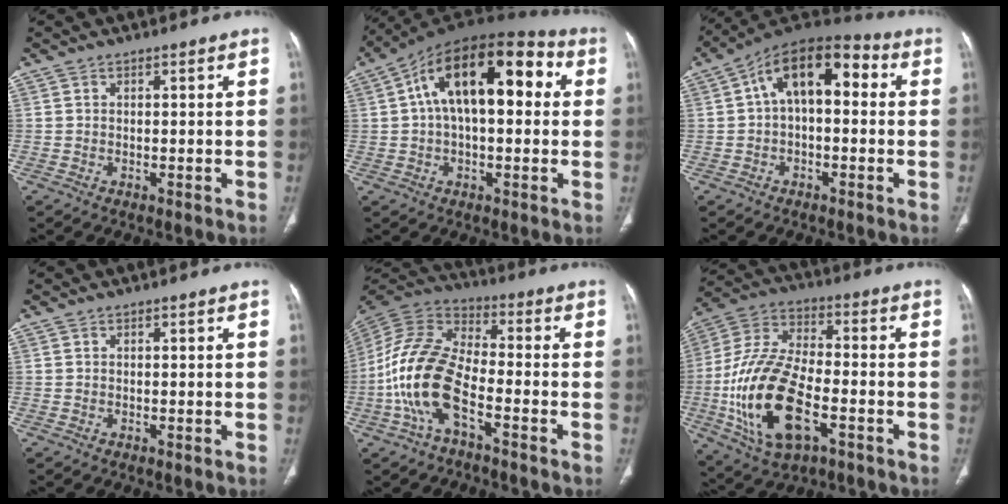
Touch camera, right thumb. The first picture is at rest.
{"total": 19.4, "force": [4.1, 9.6, 16.3], "torque": [-0.240, 0.045, 0.053]}
{"total": 13.9, "force": [2.2, 7.6, 11.4], "torque": [-0.157, 0.042, 0.022]}
{"total": 0.0}
{"total": 15.9, "force": [-5.5, 7.6, 12.8], "torque": [-0.270, 0.043, -0.110]}
{"total": 21.3, "force": [-6.2, 10.6, 17.3], "torque": [-0.350, 0.019, -0.106]}